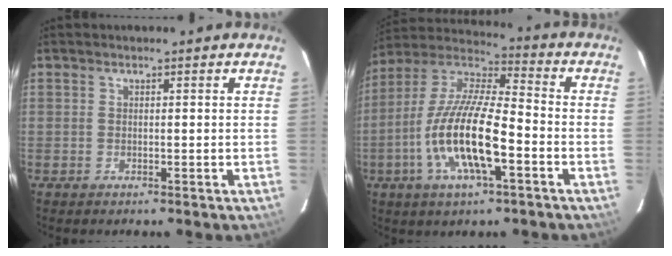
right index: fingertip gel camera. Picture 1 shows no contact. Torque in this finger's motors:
{"motor_torque": [1.28, -0.86, 1.05, 0.21]}